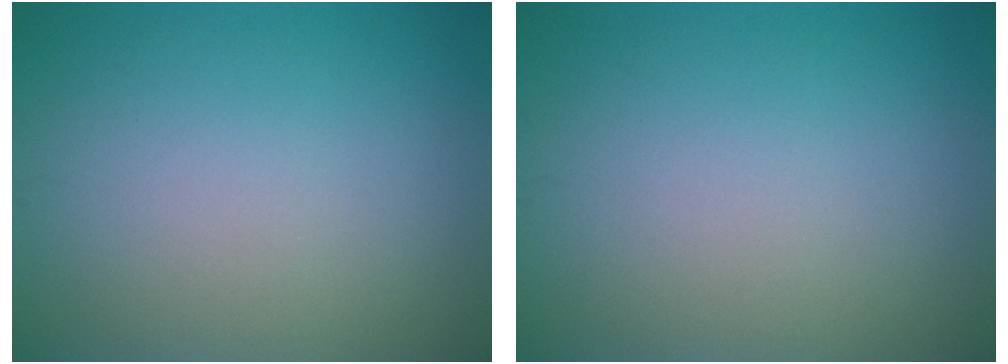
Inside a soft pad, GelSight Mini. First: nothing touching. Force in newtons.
{"total": 0.0}